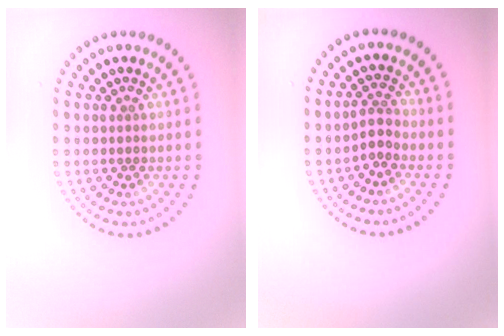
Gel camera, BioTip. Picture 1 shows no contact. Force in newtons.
{"total": 1.7, "press": 1.3, "slide": 1.1}